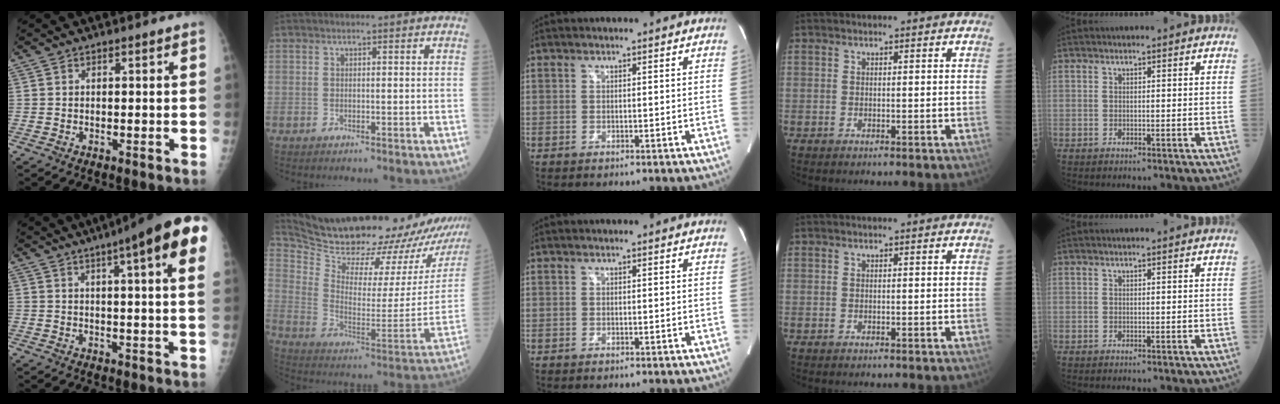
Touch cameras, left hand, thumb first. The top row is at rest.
{"thumb": {"total": 18.4, "force": [9.0, 2.9, 15.8], "torque": [-0.213, -0.002, 0.104]}, "index": {"total": 29.6, "force": [27.0, 3.3, 11.7], "torque": [-0.199, -0.106, 0.367]}}